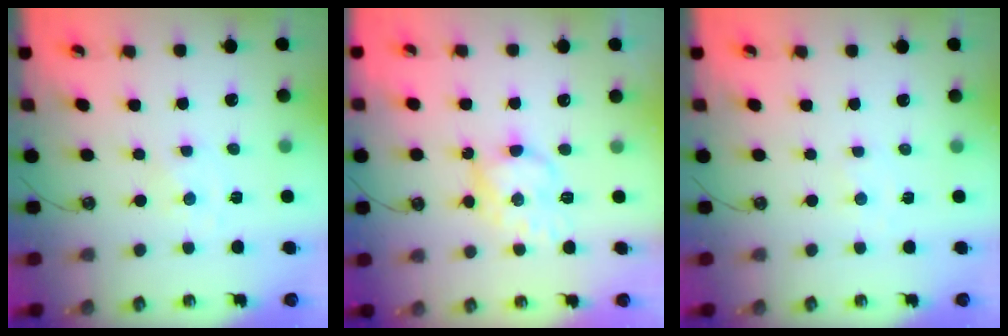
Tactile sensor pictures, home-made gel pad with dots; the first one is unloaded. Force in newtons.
{"total": 10.1, "press": 10.1, "slide": 0.4}
{"total": 1.0, "press": 1.0, "slide": 0.2}